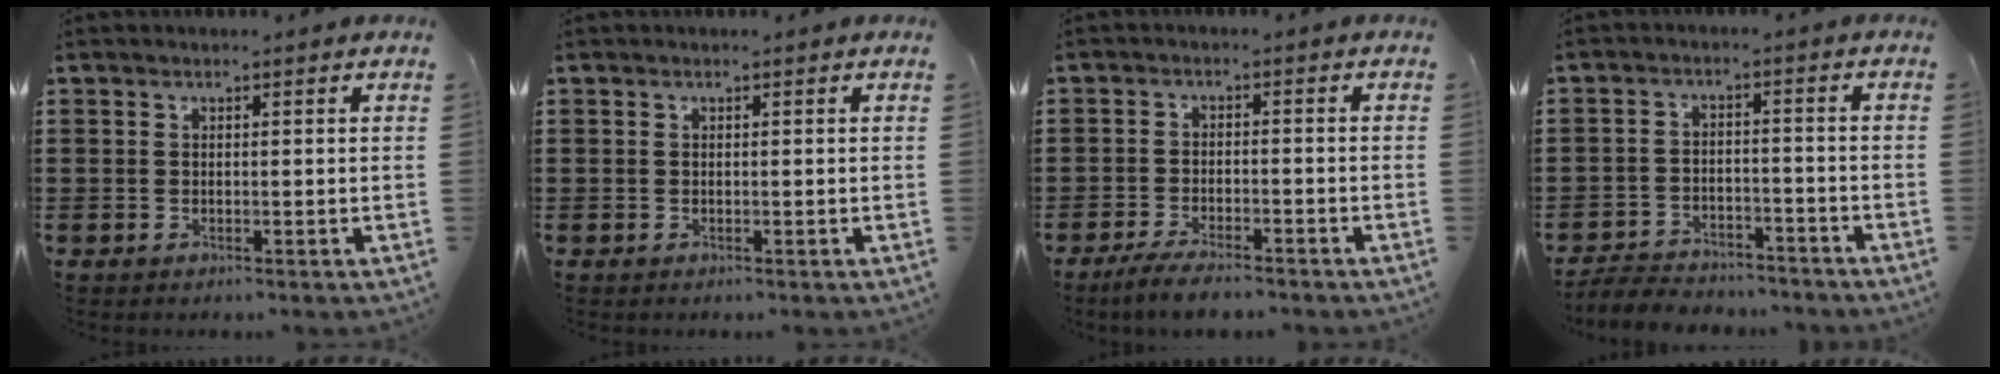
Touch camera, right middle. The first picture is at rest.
{"total": 0.0}
{"total": 3.6, "force": [-3.2, 0.2, 1.6], "torque": [-0.043, -0.006, -0.066]}
{"total": 4.6, "force": [-4.5, 0.7, 0.3], "torque": [-0.015, 0.005, -0.095]}